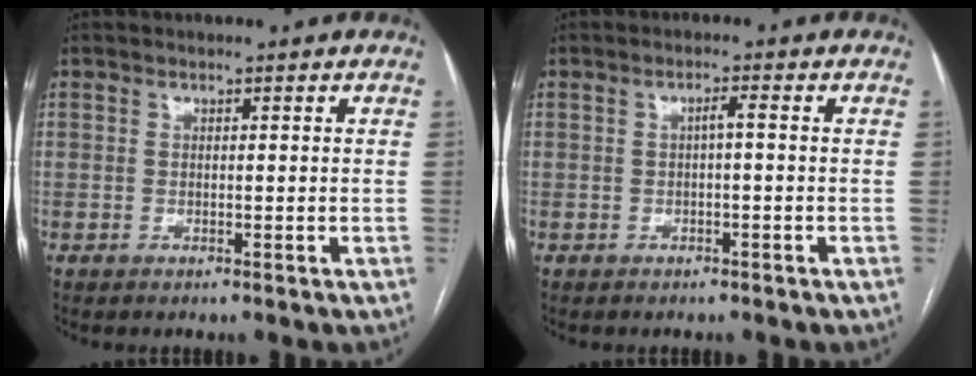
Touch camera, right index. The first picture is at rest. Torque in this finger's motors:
{"motor_torque": [0.35, 0.16, 0.07, 0.03]}